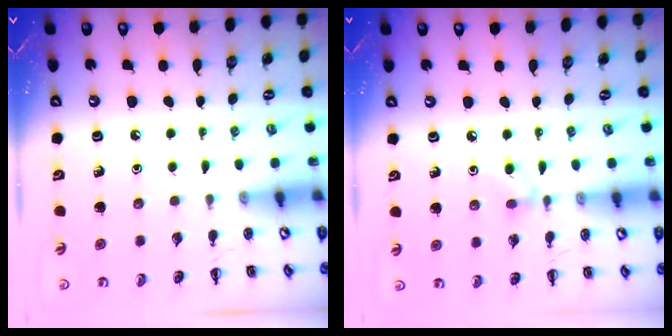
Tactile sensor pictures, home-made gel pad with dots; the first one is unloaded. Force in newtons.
{"total": 5.0, "press": 4.6, "slide": 1.9}